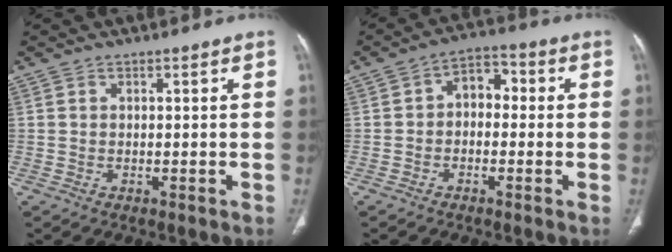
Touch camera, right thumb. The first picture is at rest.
{"total": 6.0, "force": [-0.2, 4.2, 4.3], "torque": [-0.043, 0.028, -0.018]}